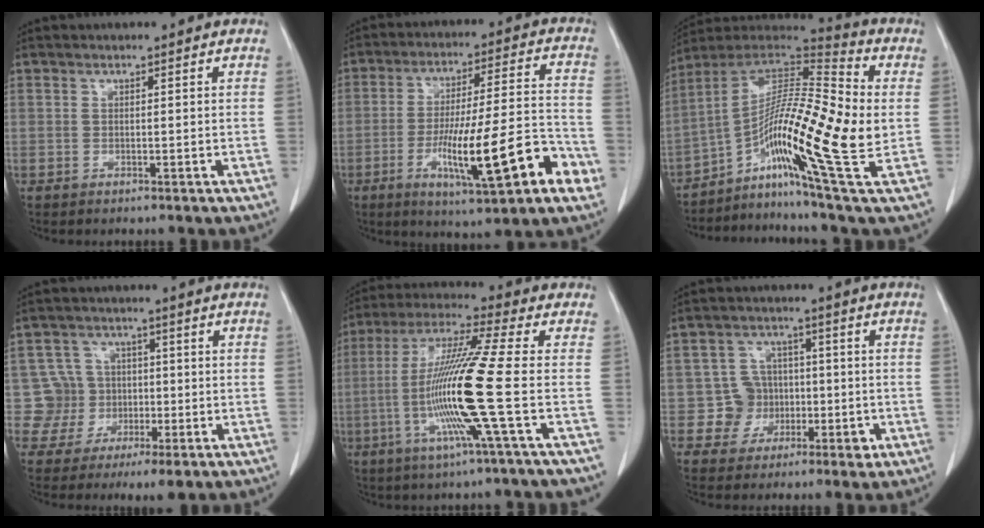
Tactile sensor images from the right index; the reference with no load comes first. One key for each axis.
{"total": 18.9, "fx": -6.9, "fy": 1.9, "fz": 17.5, "tx": -0.262, "ty": -0.002, "tz": -0.100}
{"total": 20.8, "fx": -3.1, "fy": 1.4, "fz": 20.5, "tx": -0.375, "ty": 0.001, "tz": -0.065}
{"total": 6.0, "fx": -0.6, "fy": 6.0, "fz": 0.3, "tx": 0.008, "ty": 0.017, "tz": -0.005}
{"total": 15.7, "fx": -3.1, "fy": -1.8, "fz": 15.2, "tx": -0.306, "ty": -0.011, "tz": -0.074}
{"total": 6.5, "fx": -1.0, "fy": 6.3, "fz": 1.0, "tx": 0.000, "ty": 0.023, "tz": -0.010}